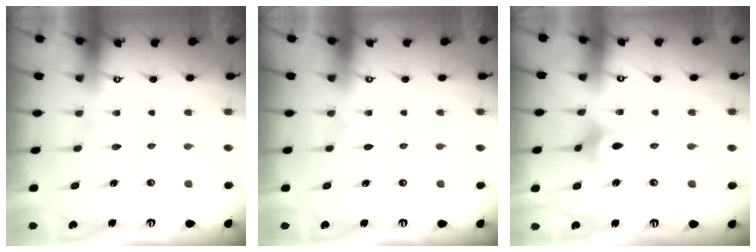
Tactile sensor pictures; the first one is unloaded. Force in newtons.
{"total": 0.0}
{"total": 4.1, "press": 4.0, "slide": 0.7}